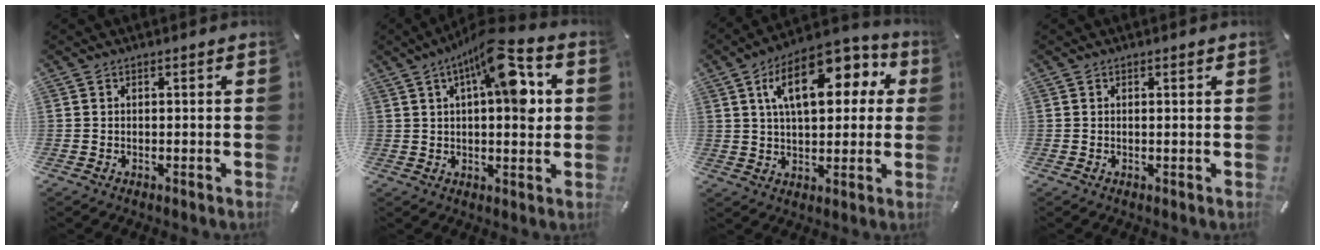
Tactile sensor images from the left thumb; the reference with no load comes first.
{"total": 15.1, "force": [5.4, 5.7, 12.9], "torque": [-0.185, -0.019, 0.086]}
{"total": 16.5, "force": [6.6, 8.7, 12.5], "torque": [-0.194, -0.010, 0.108]}
{"total": 0.6, "force": [0.3, 0.1, 0.5], "torque": [-0.011, 0.001, 0.005]}